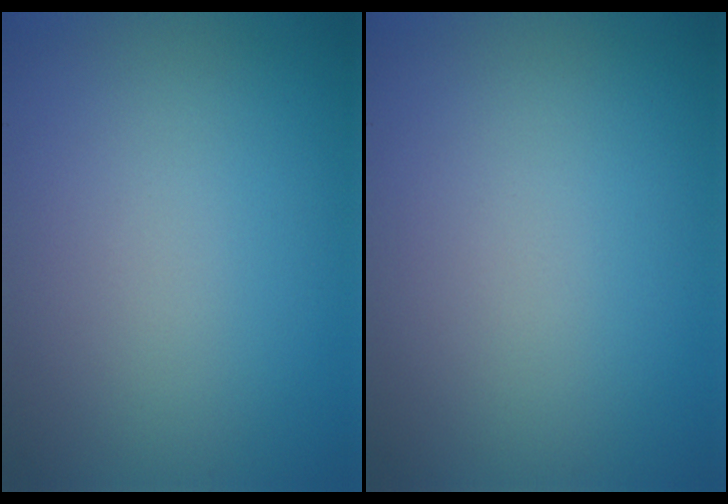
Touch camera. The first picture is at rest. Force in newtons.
{"total": 0.0}